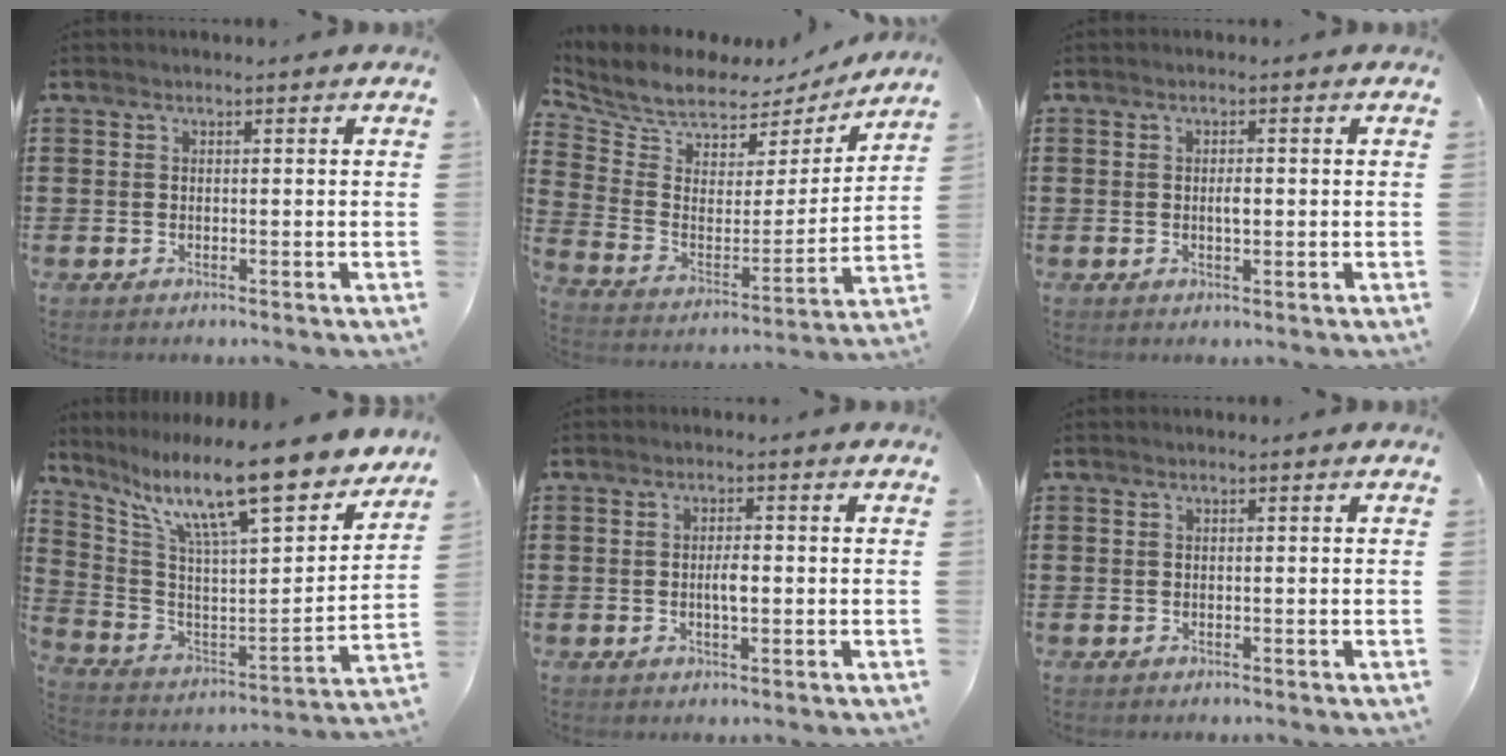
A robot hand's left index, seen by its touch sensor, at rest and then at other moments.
{"total": 6.6, "force": [6.1, 2.5, 0.9], "torque": [-0.060, -0.049, 0.105]}
{"total": 1.7, "force": [0.0, 0.5, 1.6], "torque": [-0.031, 0.000, -0.001]}
{"total": 13.3, "force": [10.2, 1.6, 8.4], "torque": [-0.175, -0.078, 0.165]}
{"total": 2.7, "force": [-0.2, 0.8, 2.5], "torque": [-0.048, 0.001, -0.005]}
{"total": 0.0}